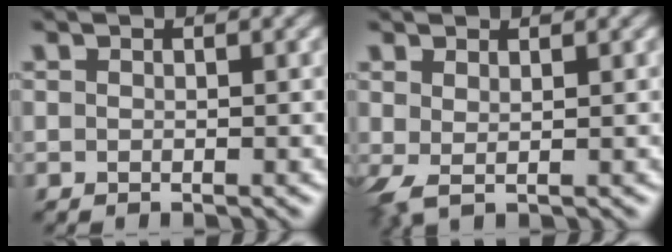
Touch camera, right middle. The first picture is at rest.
{"total": 1.6, "force": [0.5, 0.5, 1.4], "torque": [-0.035, -0.001, 0.009]}